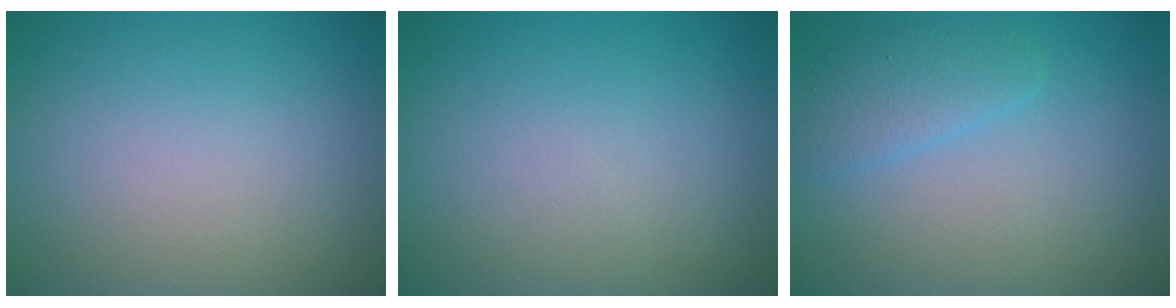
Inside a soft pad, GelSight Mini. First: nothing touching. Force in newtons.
{"total": 0.0}
{"total": 2.2, "press": 2.2, "slide": 0.2}